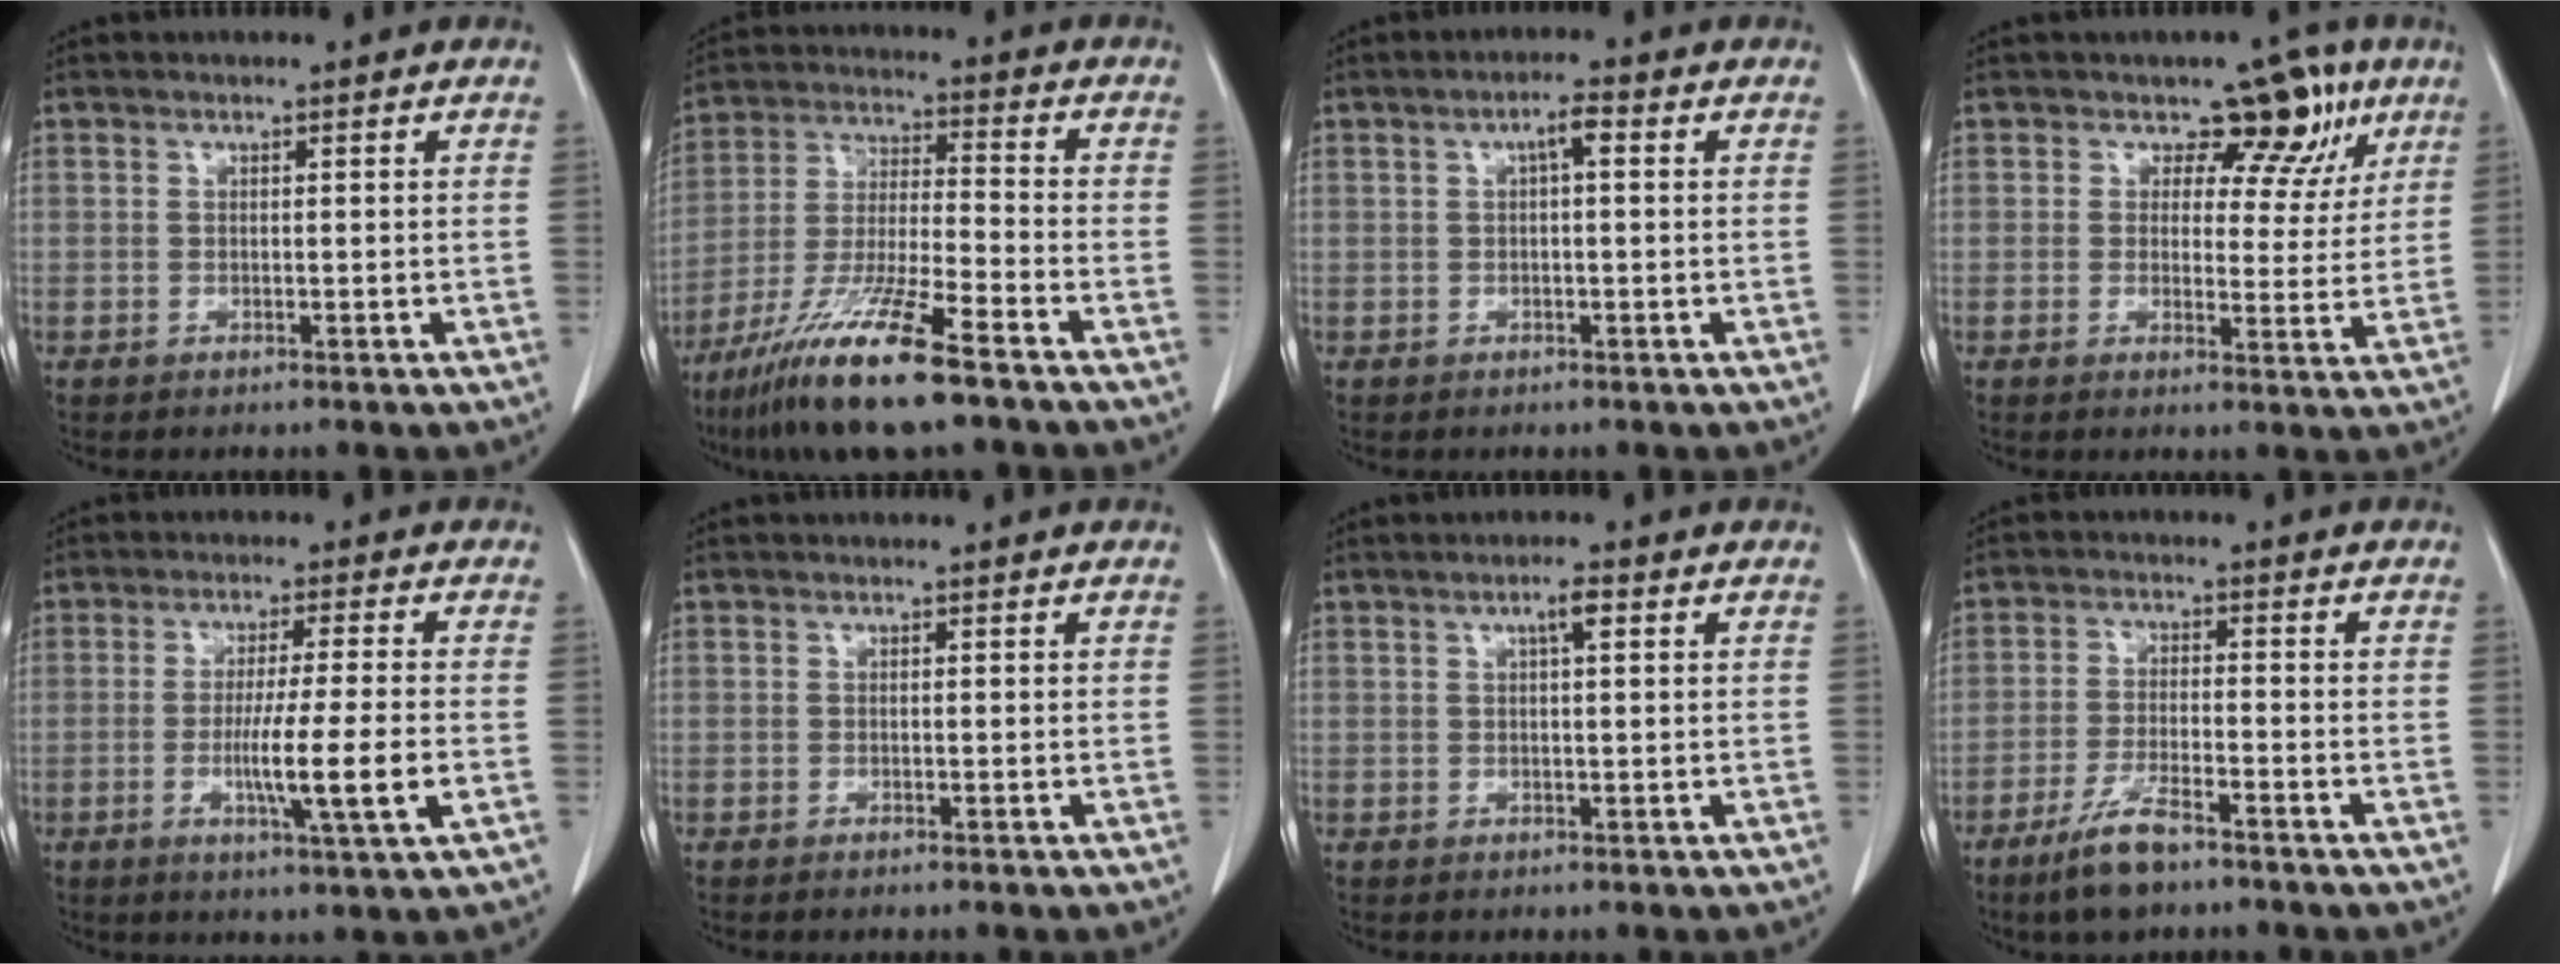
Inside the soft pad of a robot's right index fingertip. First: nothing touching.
{"total": 14.9, "force": [-9.8, 0.9, 11.2], "torque": [-0.230, -0.040, -0.183]}
{"total": 2.8, "force": [0.8, 0.6, 2.6], "torque": [-0.045, 0.011, 0.011]}
{"total": 7.7, "force": [4.5, 5.1, 3.7], "torque": [-0.019, 0.004, 0.049]}
{"total": 9.3, "force": [-2.1, -0.7, 9.0], "torque": [-0.154, -0.021, -0.039]}
{"total": 0.0}
{"total": 2.5, "force": [1.1, 0.4, 2.3], "torque": [-0.039, 0.004, 0.017]}
{"total": 6.6, "force": [-4.7, 1.2, 4.5], "torque": [-0.096, -0.010, -0.086]}